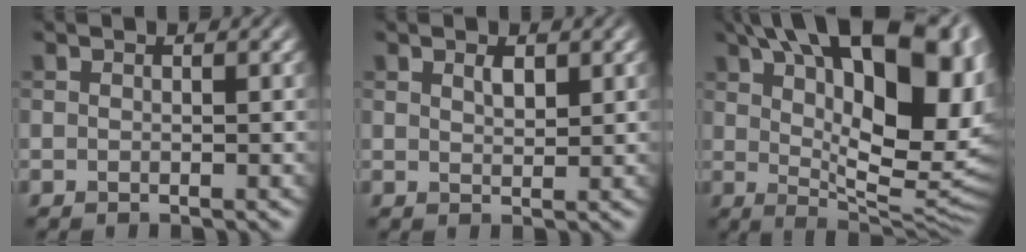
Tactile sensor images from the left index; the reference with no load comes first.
{"total": 1.3, "force": [0.8, 0.5, 0.8], "torque": [-0.016, 0.000, 0.015]}
{"total": 20.7, "force": [7.5, 9.4, 16.8], "torque": [-0.216, 0.035, 0.120]}